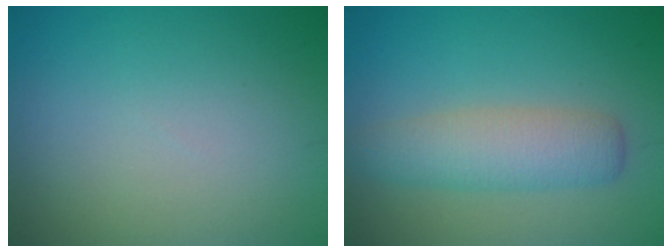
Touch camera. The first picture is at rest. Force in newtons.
{"total": 4.1, "press": 4.1, "slide": 0.2}